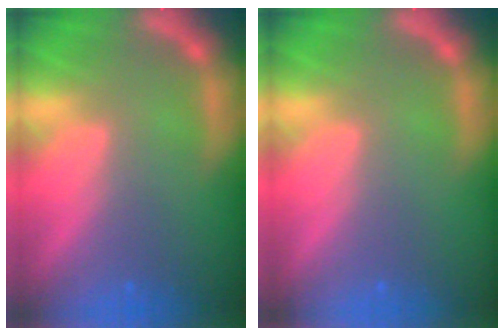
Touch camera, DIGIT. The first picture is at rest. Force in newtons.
{"total": 0.0}